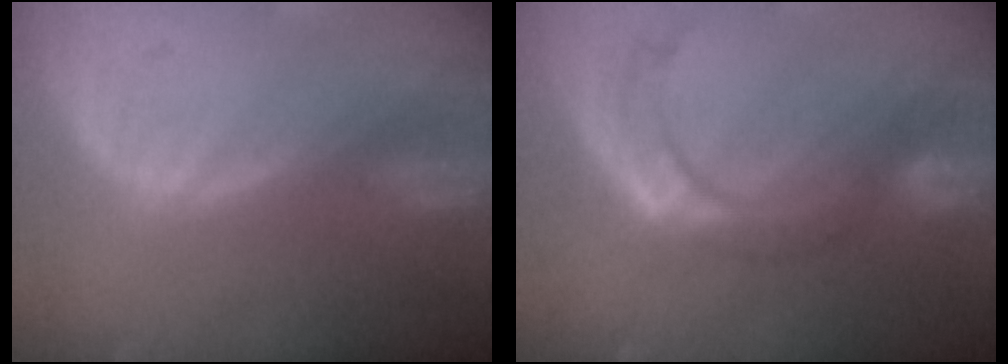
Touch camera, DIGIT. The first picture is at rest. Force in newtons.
{"total": 8.5, "press": 7.2, "slide": 4.5}